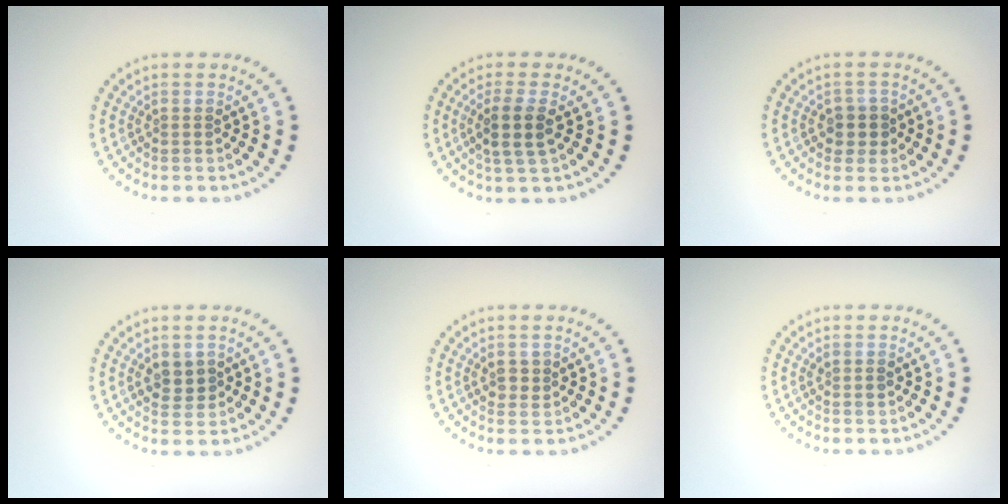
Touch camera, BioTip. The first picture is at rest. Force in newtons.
{"total": 2.9, "press": 2.5, "slide": 1.4}
{"total": 2.0, "press": 1.8, "slide": 0.8}
{"total": 2.4, "press": 2.4, "slide": 0.6}
{"total": 1.3, "press": 1.3, "slide": 0.3}
{"total": 0.8, "press": 0.8, "slide": 0.2}